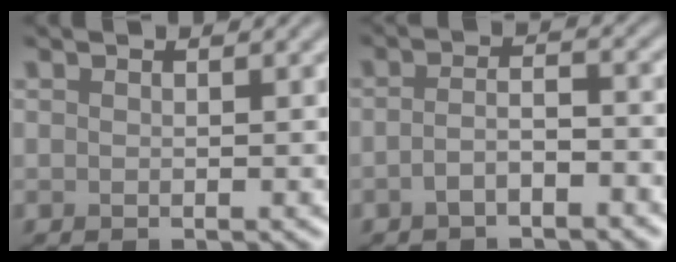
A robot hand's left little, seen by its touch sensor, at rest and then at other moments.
{"total": 2.7, "force": [-1.4, 0.8, 2.1], "torque": [-0.040, 0.008, -0.031]}